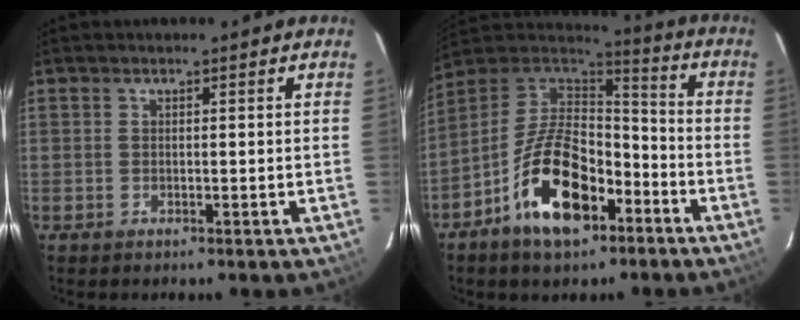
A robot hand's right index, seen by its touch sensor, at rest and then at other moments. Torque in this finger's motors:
{"motor_torque": [1.14, -1.00, 1.05, 0.21]}